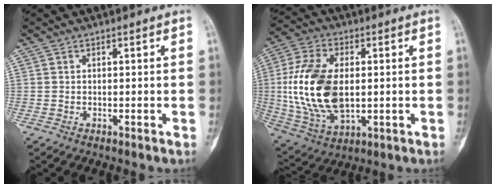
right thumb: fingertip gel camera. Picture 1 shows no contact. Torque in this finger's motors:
{"motor_torque": [2.35, 2.49, 1.42, -1.33, 0.44]}